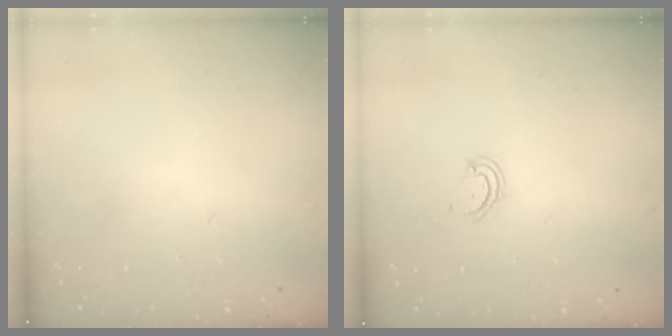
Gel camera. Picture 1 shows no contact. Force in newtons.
{"total": 3.9, "press": 3.9, "slide": 0.4}